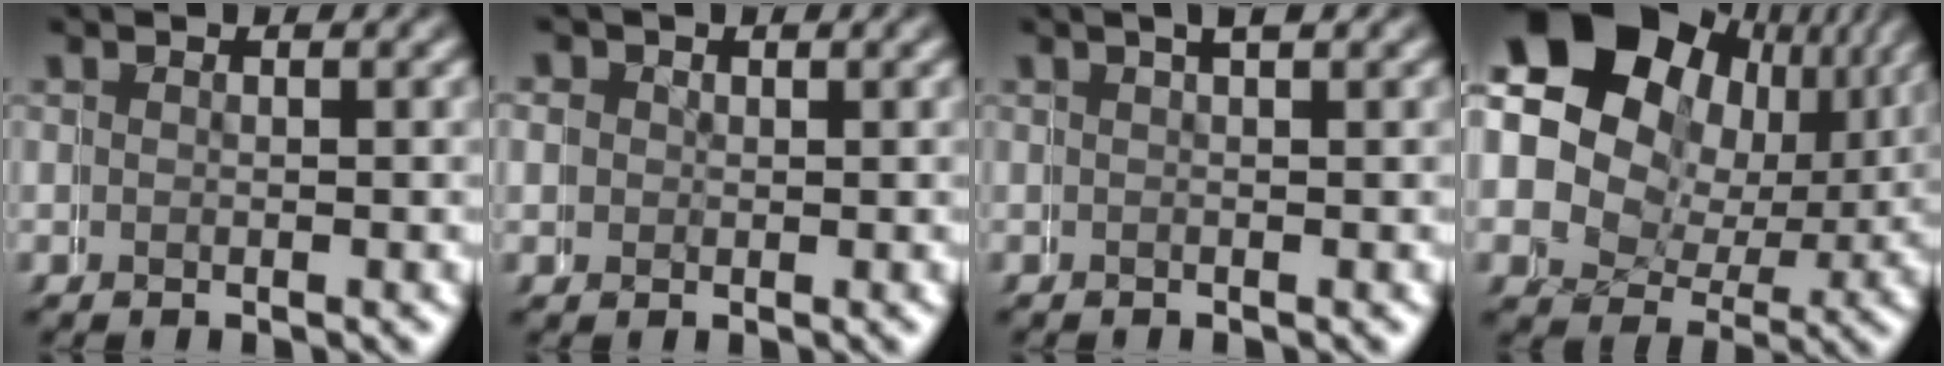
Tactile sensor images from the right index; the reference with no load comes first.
{"total": 2.6, "force": [1.0, 2.4, -0.1], "torque": [-0.019, -0.011, 0.017]}
{"total": 1.4, "force": [0.9, -0.5, 0.8], "torque": [0.000, 0.016, 0.011]}
{"total": 19.2, "force": [6.3, 15.8, 9.0], "torque": [-0.178, 0.000, 0.084]}